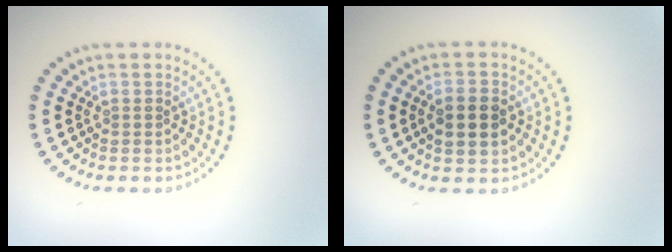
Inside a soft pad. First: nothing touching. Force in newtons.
{"total": 2.9, "press": 2.9, "slide": 0.2}